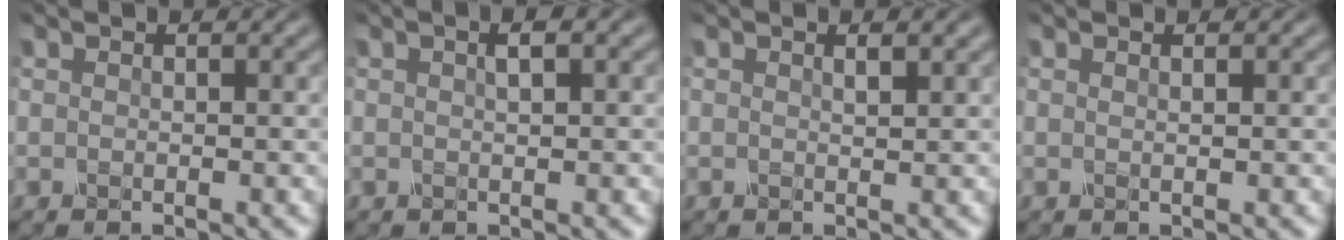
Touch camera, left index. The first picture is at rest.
{"total": 1.7, "force": [0.6, 0.5, 1.5], "torque": [-0.011, 0.004, 0.004]}
{"total": 2.1, "force": [1.1, 0.8, 1.6], "torque": [-0.003, 0.007, -0.001]}
{"total": 0.8, "force": [0.3, 0.4, 0.6], "torque": [0.001, 0.000, -0.004]}